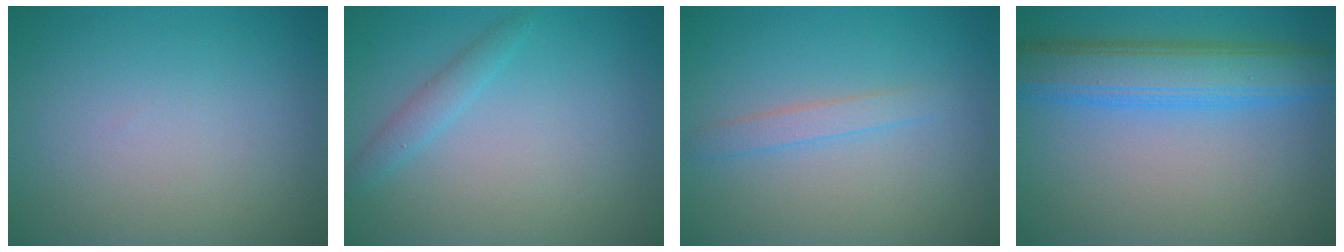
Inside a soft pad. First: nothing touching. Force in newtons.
{"total": 1.5, "press": 1.5, "slide": 0.1}
{"total": 1.6, "press": 1.6, "slide": 0.1}
{"total": 6.5, "press": 6.5, "slide": 0.1}